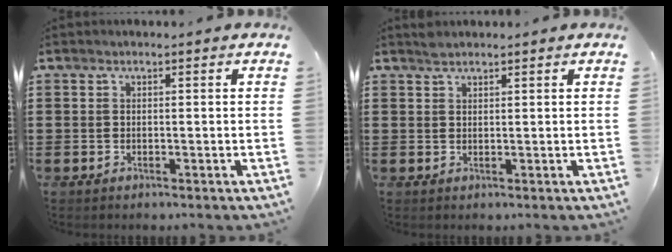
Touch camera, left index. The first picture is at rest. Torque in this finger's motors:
{"motor_torque": [-0.21, -0.23, 0.01, 0.00]}